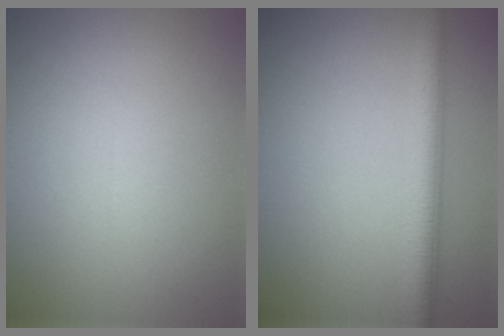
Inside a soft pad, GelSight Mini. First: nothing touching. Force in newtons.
{"total": 3.6, "press": 3.5, "slide": 0.2}